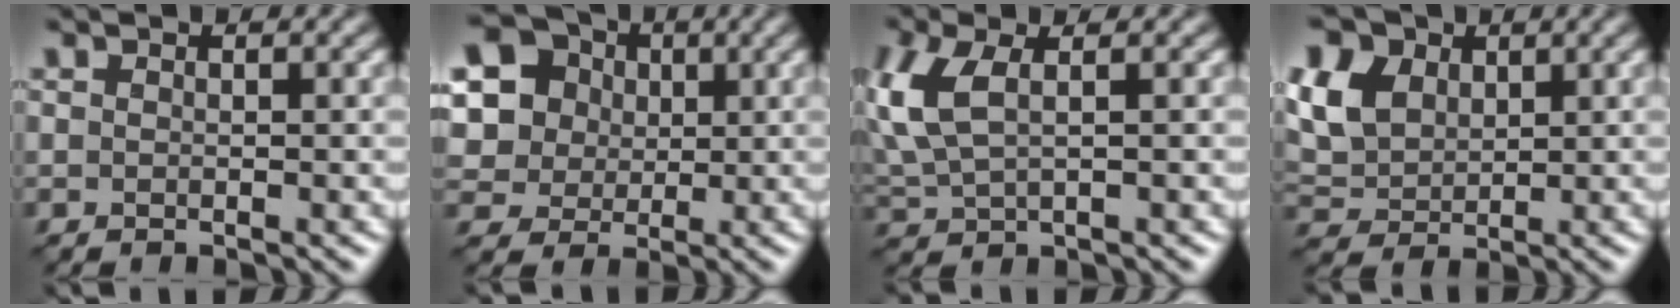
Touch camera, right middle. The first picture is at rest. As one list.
[{"total": 16.0, "force": [5.6, 13.9, 5.8], "torque": [-0.186, 0.038, 0.092]}, {"total": 4.8, "force": [1.3, 2.3, 4.0], "torque": [-0.111, 0.008, 0.028]}, {"total": 12.9, "force": [5.8, 9.2, 6.9], "torque": [-0.171, 0.040, 0.103]}]